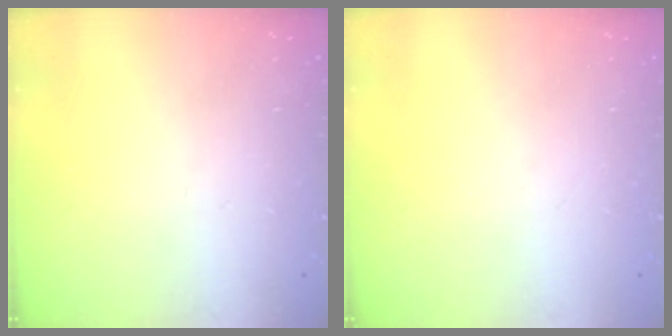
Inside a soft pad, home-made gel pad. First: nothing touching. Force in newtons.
{"total": 0.0}